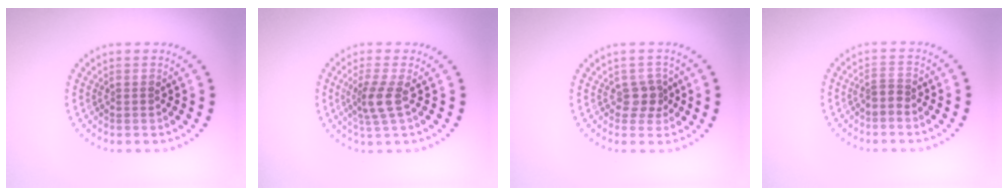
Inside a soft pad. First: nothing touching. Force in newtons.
{"total": 2.4, "press": 1.8, "slide": 1.6}
{"total": 1.8, "press": 1.5, "slide": 1.1}
{"total": 1.1, "press": 0.7, "slide": 0.9}